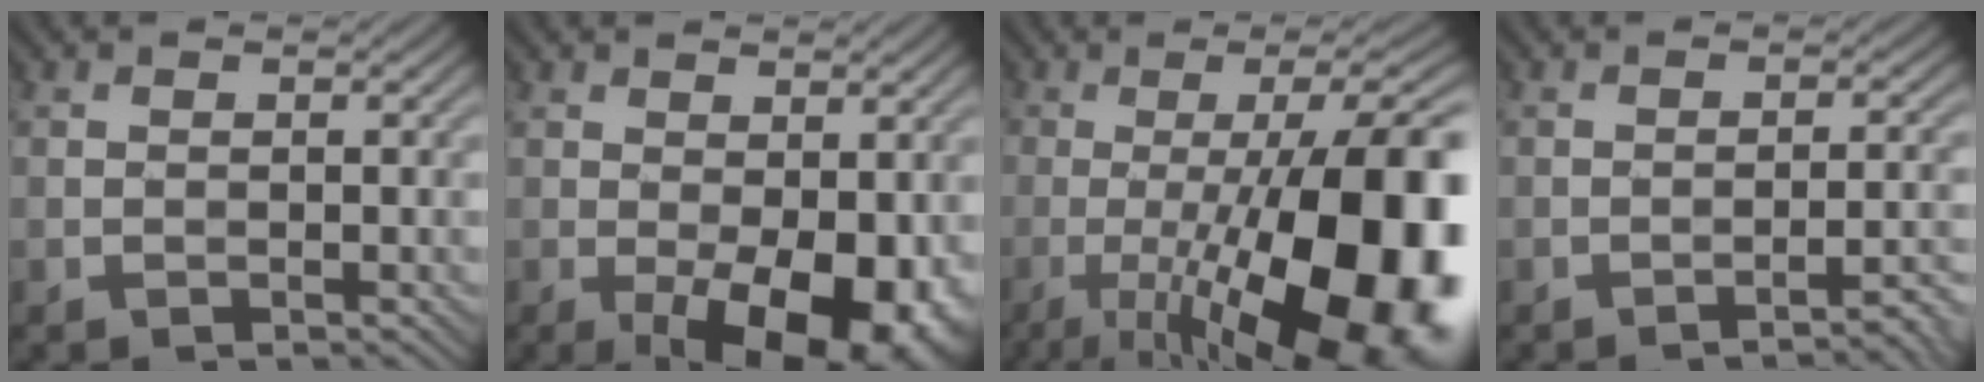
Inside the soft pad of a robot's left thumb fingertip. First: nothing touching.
{"total": 10.3, "force": [-2.8, 4.9, 8.7], "torque": [-0.122, -0.013, -0.030]}
{"total": 20.6, "force": [-5.6, 6.3, 18.7], "torque": [-0.235, 0.011, -0.084]}
{"total": 3.4, "force": [-2.3, 0.5, 2.5], "torque": [-0.028, 0.015, -0.041]}